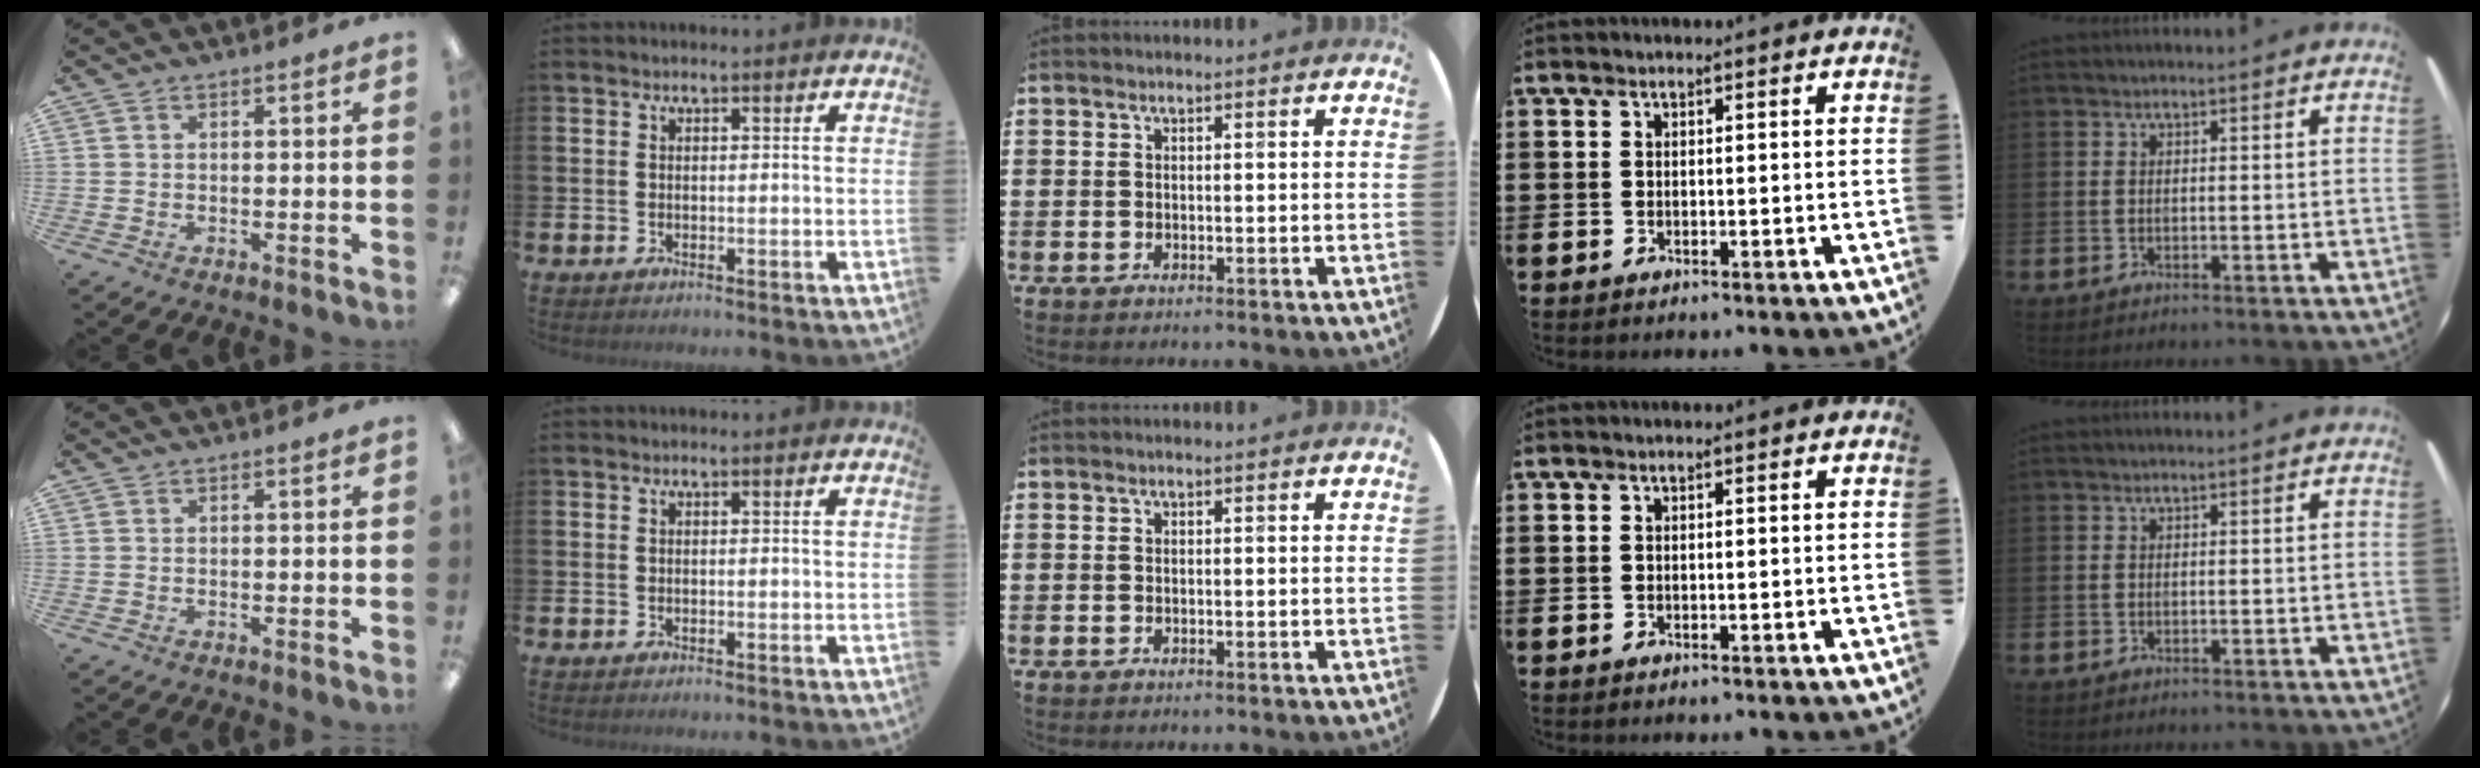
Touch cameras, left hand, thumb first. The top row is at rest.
{}